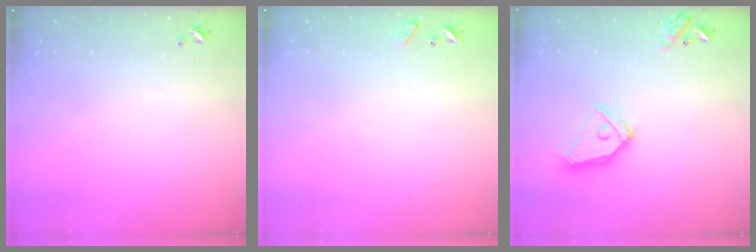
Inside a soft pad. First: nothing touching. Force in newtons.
{"total": 6.4, "press": 6.4, "slide": 0.5}
{"total": 15.0, "press": 14.9, "slide": 2.2}